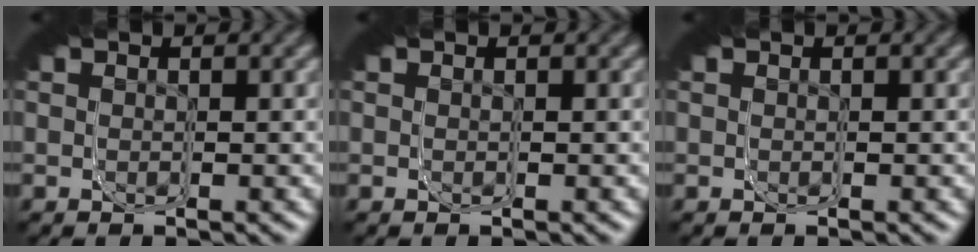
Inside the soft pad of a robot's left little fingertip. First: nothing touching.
{"total": 0.0}
{"total": 0.0}